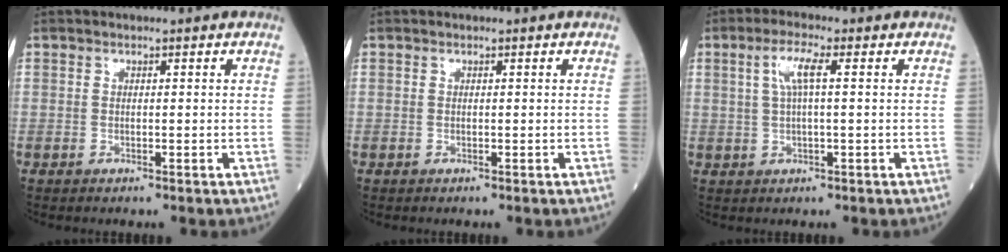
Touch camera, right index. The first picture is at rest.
{"total": 0.0}
{"total": 4.2, "force": [1.2, 0.3, 4.0], "torque": [-0.084, 0.012, 0.027]}